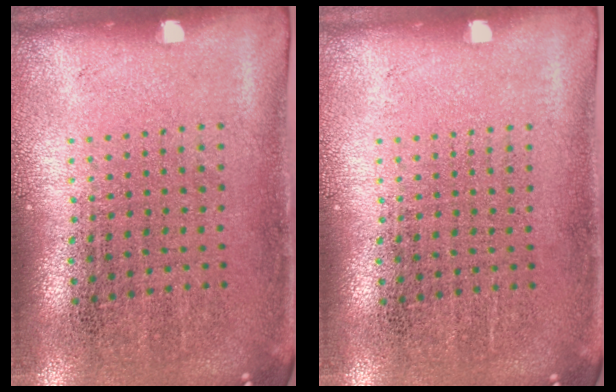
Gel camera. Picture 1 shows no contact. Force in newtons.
{"total": 0.0}